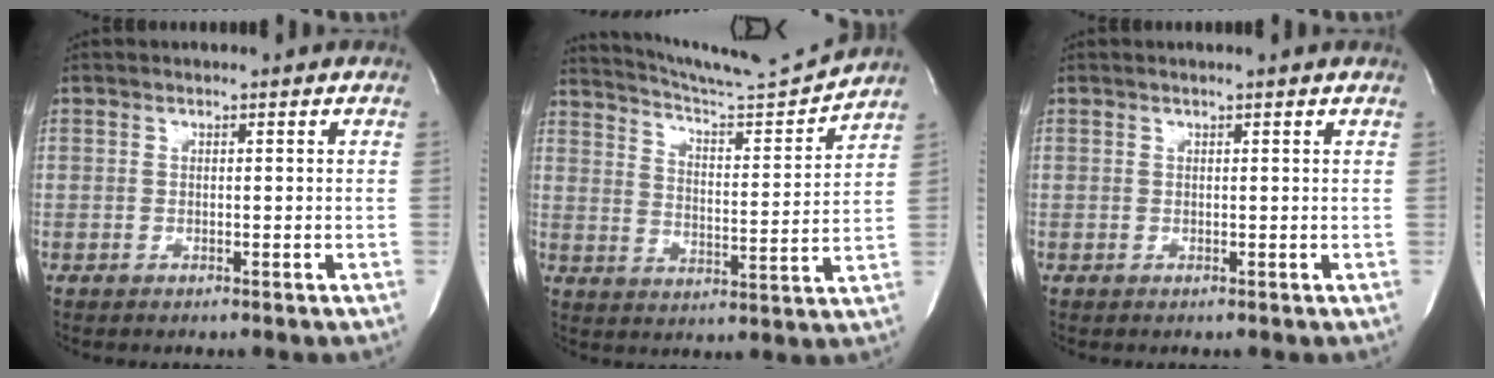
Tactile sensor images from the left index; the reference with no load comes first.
{"total": 13.3, "force": [12.9, -2.1, 2.5], "torque": [-0.048, -0.041, 0.202]}
{"total": 1.2, "force": [1.0, -0.2, 0.5], "torque": [-0.016, 0.005, 0.019]}